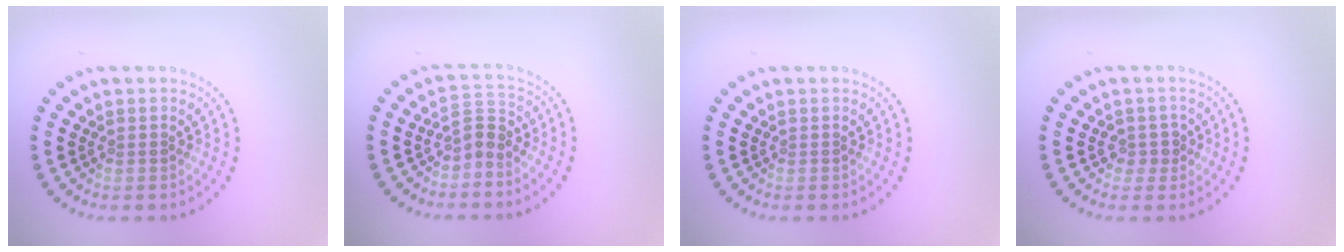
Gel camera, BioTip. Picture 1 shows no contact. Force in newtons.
{"total": 2.1, "press": 1.4, "slide": 1.6}
{"total": 0.0}
{"total": 1.7, "press": 1.4, "slide": 1.0}